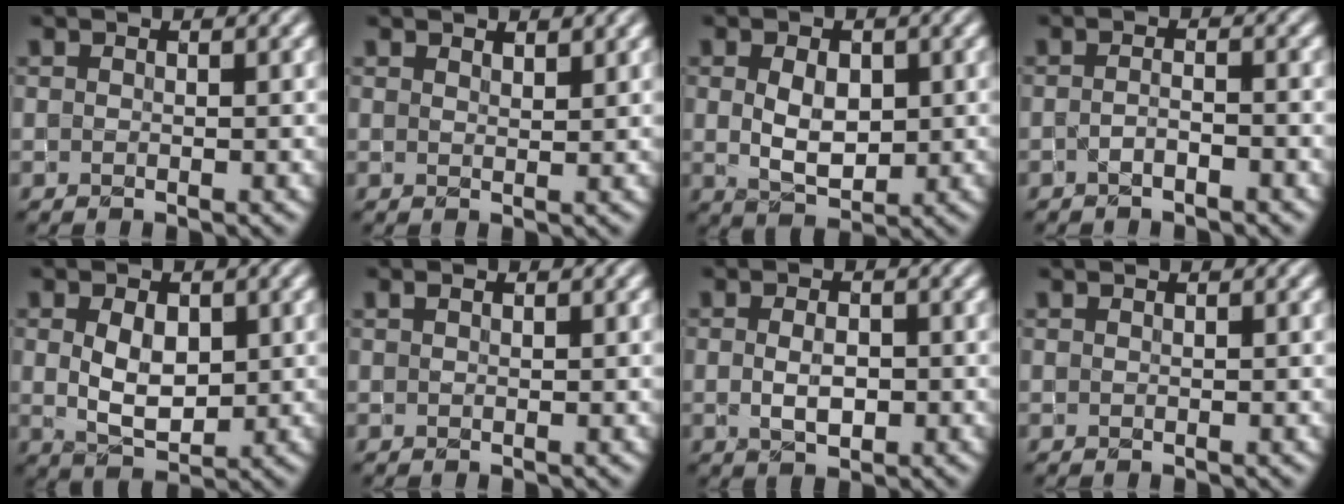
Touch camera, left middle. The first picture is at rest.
{"total": 1.4, "force": [1.3, 0.3, 0.5], "torque": [-0.012, 0.000, 0.023]}
{"total": 3.7, "force": [0.4, 2.4, 2.9], "torque": [-0.058, -0.001, 0.010]}
{"total": 1.3, "force": [-1.0, 0.3, 0.8], "torque": [-0.018, 0.001, -0.020]}
{"total": 4.2, "force": [0.5, 2.6, 3.2], "torque": [-0.066, -0.001, 0.013]}
{"total": 0.6, "force": [0.4, 0.3, 0.4], "torque": [-0.009, 0.002, 0.008]}
{"total": 2.5, "force": [-0.1, 1.4, 2.1], "torque": [-0.041, -0.002, -0.002]}
{"total": 0.0}